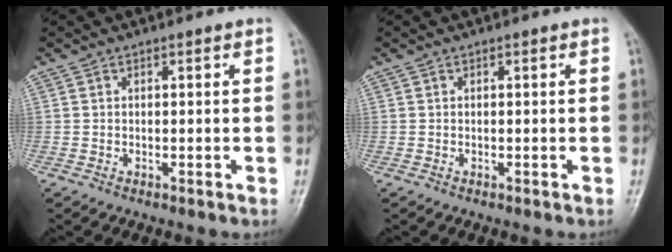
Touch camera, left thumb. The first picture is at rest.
{"total": 0.0}